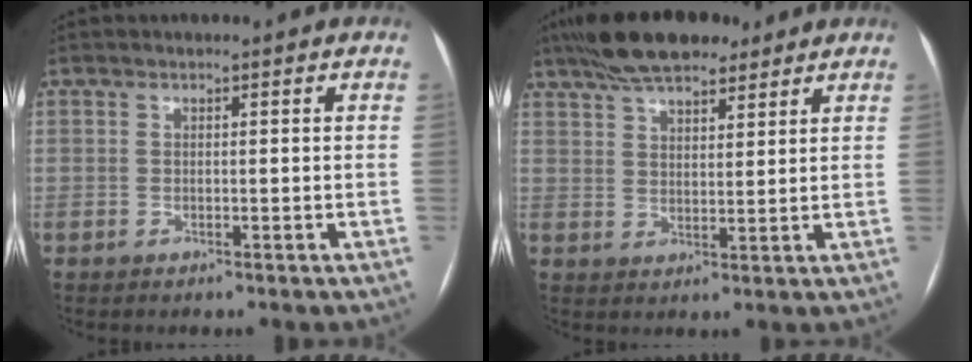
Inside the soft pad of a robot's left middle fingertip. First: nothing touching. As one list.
[{"total": 11.7, "force": [9.1, 3.9, 6.3], "torque": [-0.113, 0.033, 0.154]}]